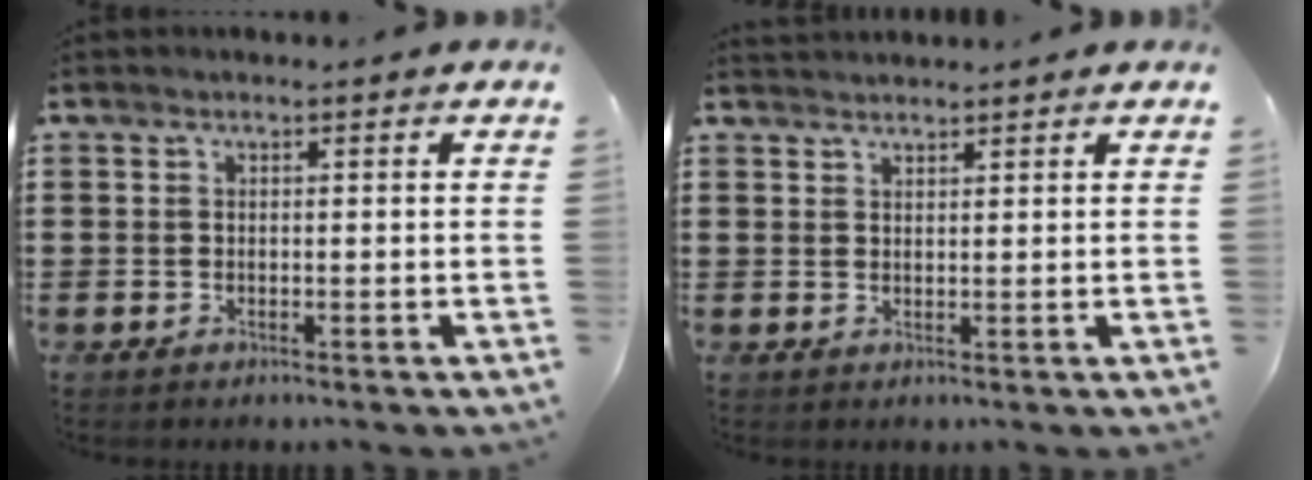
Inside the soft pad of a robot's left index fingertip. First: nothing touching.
{"total": 1.2, "force": [1.2, 0.0, 0.0], "torque": [-0.002, -0.001, 0.023]}